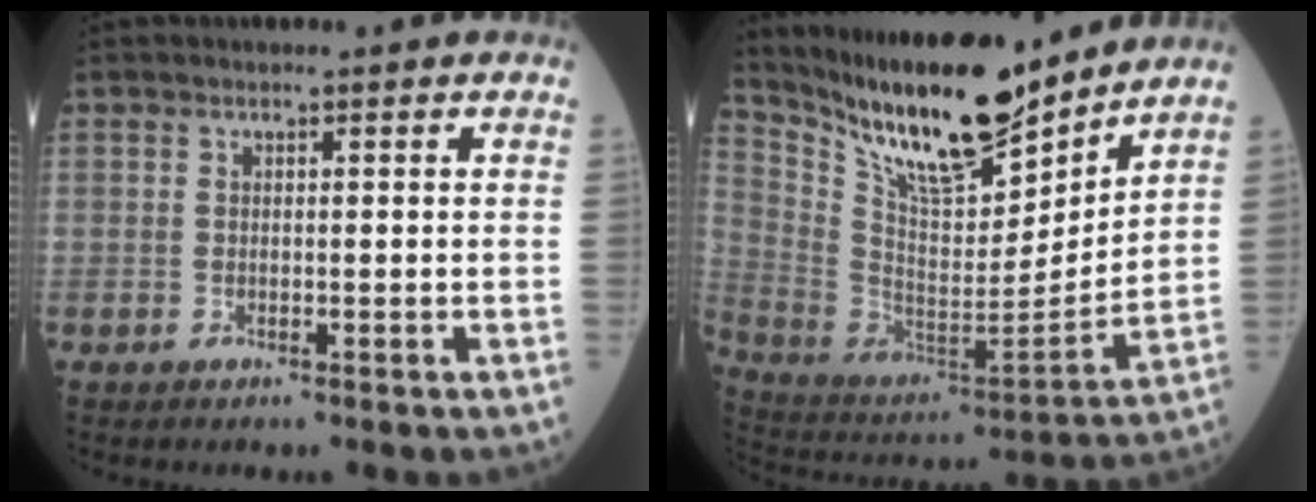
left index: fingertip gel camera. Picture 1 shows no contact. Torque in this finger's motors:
{"motor_torque": [0.45, -0.31, 0.39, 0.08]}